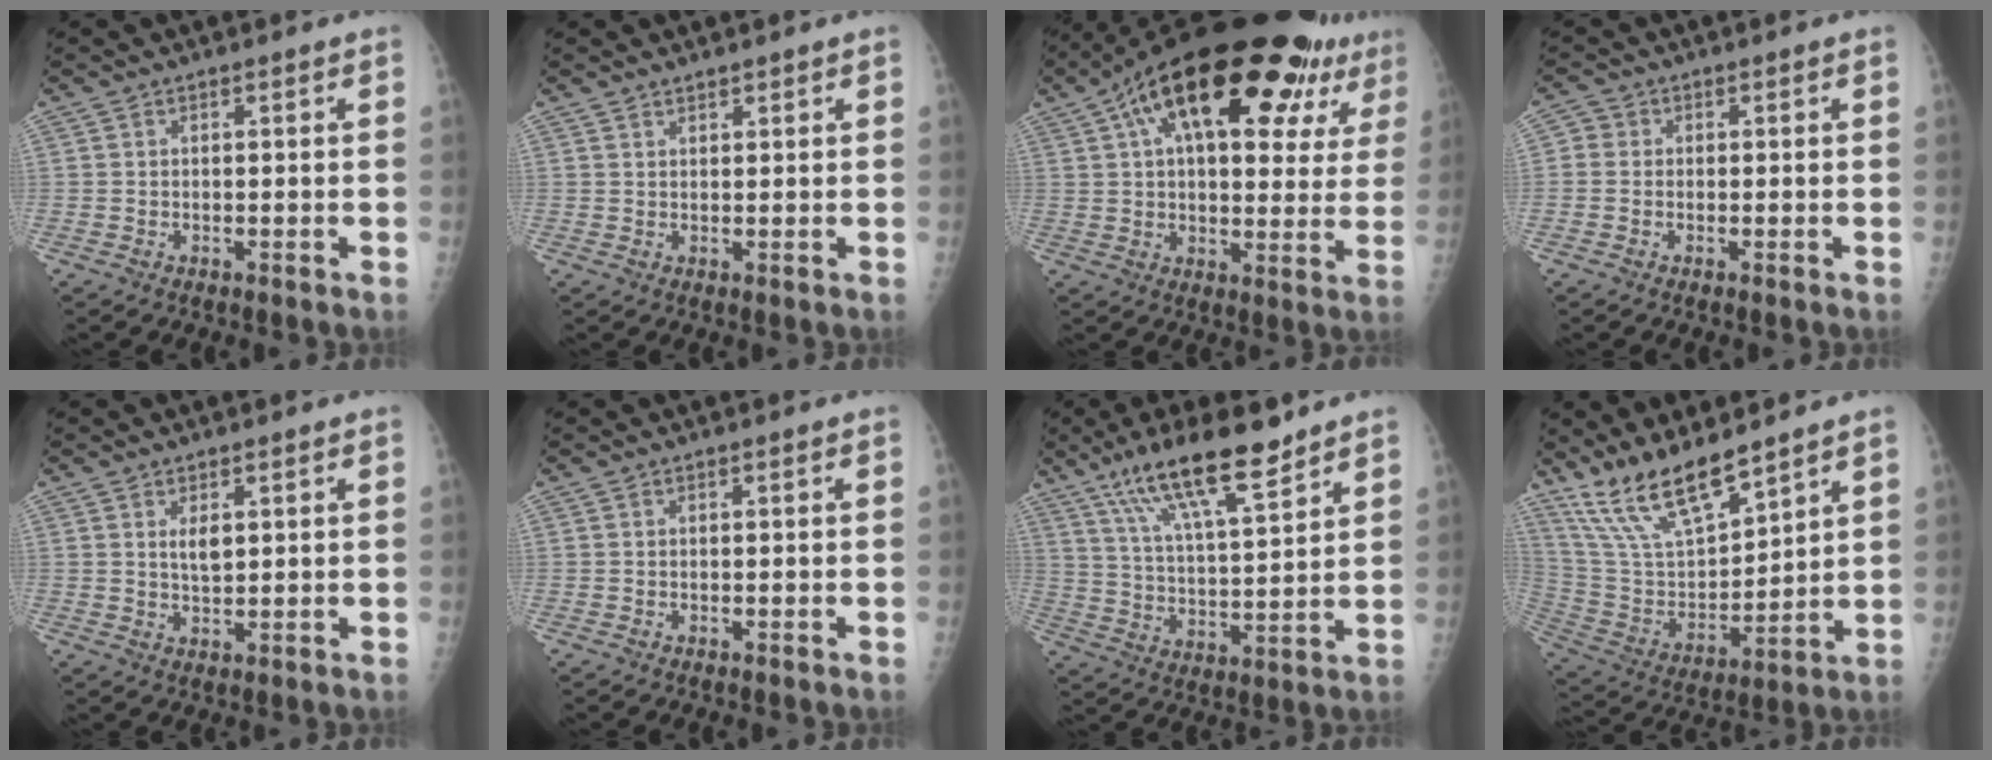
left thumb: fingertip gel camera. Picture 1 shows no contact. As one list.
[{"total": 1.2, "force": [1.2, 0.3, 0.1], "torque": [0.006, -0.010, 0.020]}, {"total": 28.0, "force": [14.3, 11.8, 21.1], "torque": [-0.297, 0.014, 0.210]}, {"total": 2.0, "force": [0.0, 1.9, 0.7], "torque": [-0.004, 0.004, -0.008]}, {"total": 2.8, "force": [1.1, 1.3, 2.2], "torque": [-0.033, -0.013, 0.024]}, {"total": 0.0}, {"total": 16.0, "force": [11.1, 3.5, 10.9], "torque": [-0.180, -0.052, 0.204]}, {"total": 15.5, "force": [12.5, 4.2, 8.2], "torque": [-0.136, -0.064, 0.254]}]